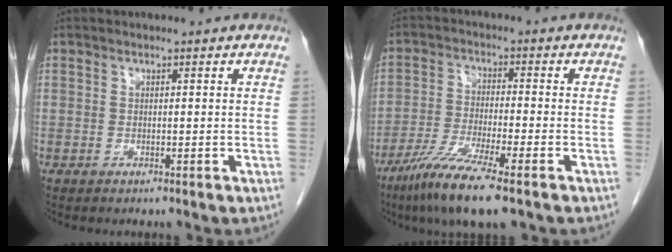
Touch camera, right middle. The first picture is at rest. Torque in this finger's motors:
{"motor_torque": [1.29, -0.85, 0.45, 0.15]}